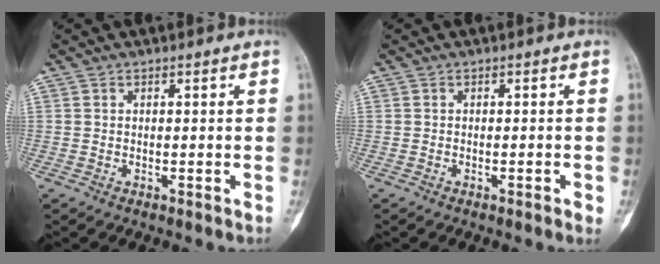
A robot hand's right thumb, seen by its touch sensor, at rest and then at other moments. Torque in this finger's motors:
{"motor_torque": [-0.36, -0.02, -0.17, -0.02, 0.04]}